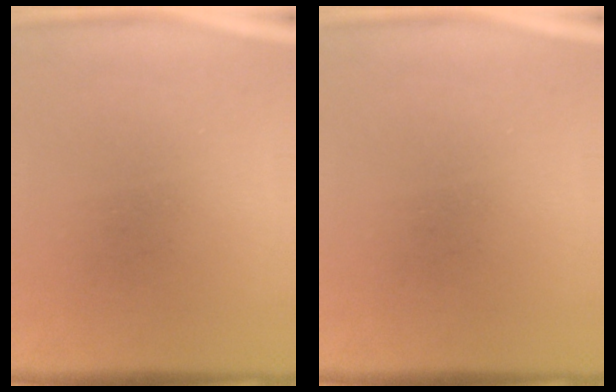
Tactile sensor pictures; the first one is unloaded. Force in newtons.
{"total": 0.0}